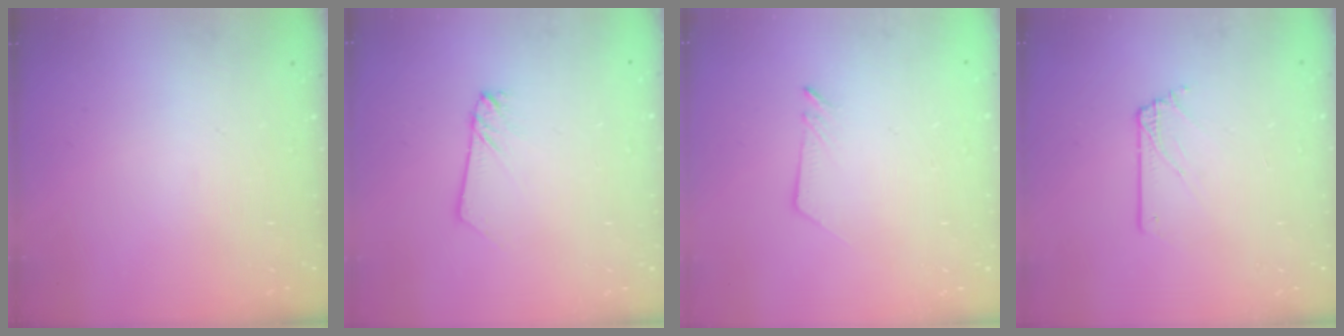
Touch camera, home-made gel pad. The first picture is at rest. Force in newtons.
{"total": 2.2, "press": 2.2, "slide": 0.1}
{"total": 2.5, "press": 2.5, "slide": 0.2}
{"total": 1.5, "press": 1.5, "slide": 0.1}